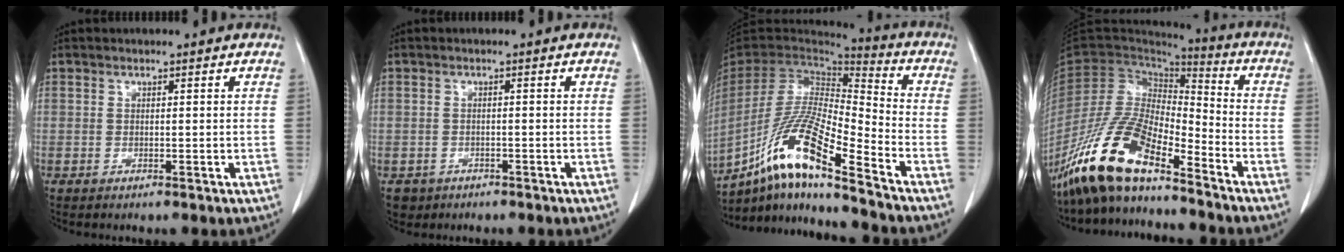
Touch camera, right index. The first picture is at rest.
{"total": 2.6, "force": [-1.2, 2.3, 0.0], "torque": [-0.002, 0.008, -0.015]}
{"total": 16.9, "force": [-10.8, 1.0, 13.0], "torque": [-0.264, -0.012, -0.198]}
{"total": 14.8, "force": [-11.0, 3.7, 9.1], "torque": [-0.188, 0.003, -0.207]}